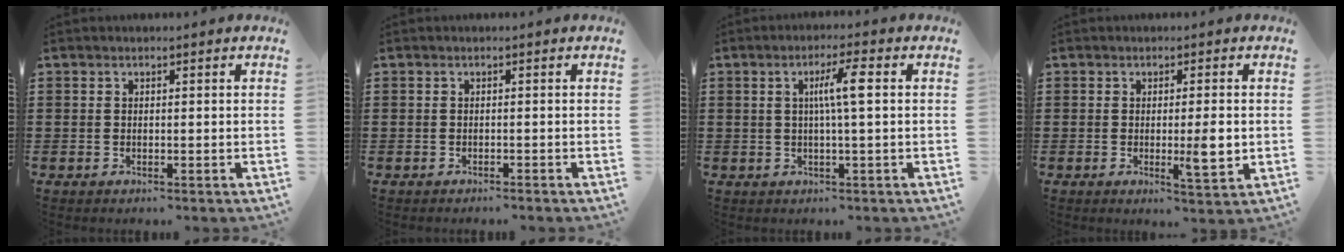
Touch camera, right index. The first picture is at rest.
{"total": 0.0}
{"total": 4.9, "force": [0.7, 0.3, 4.8], "torque": [-0.092, 0.004, 0.006]}
{"total": 5.1, "force": [-0.5, 1.0, 5.0], "torque": [-0.075, -0.004, -0.009]}